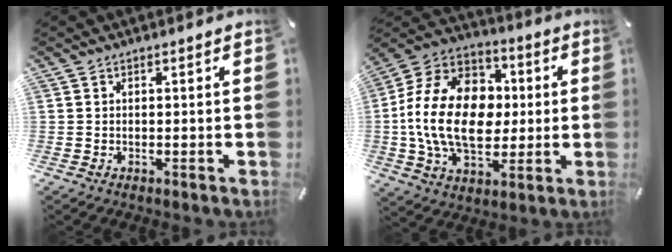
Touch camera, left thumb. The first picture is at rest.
{"total": 19.7, "force": [-1.1, 14.6, 13.2], "torque": [-0.268, 0.016, -0.017]}